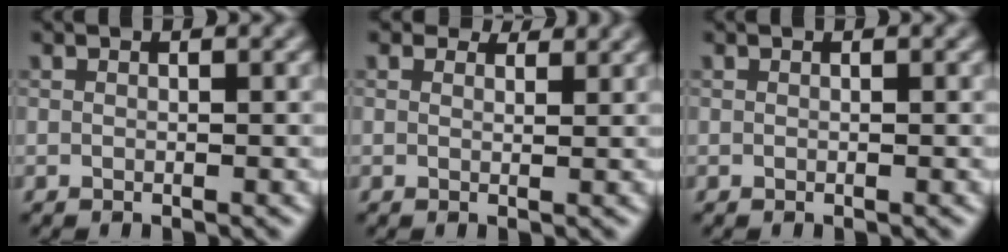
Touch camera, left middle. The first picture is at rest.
{"total": 2.1, "force": [1.8, 1.0, 0.5], "torque": [-0.016, 0.000, 0.007]}
{"total": 0.0}